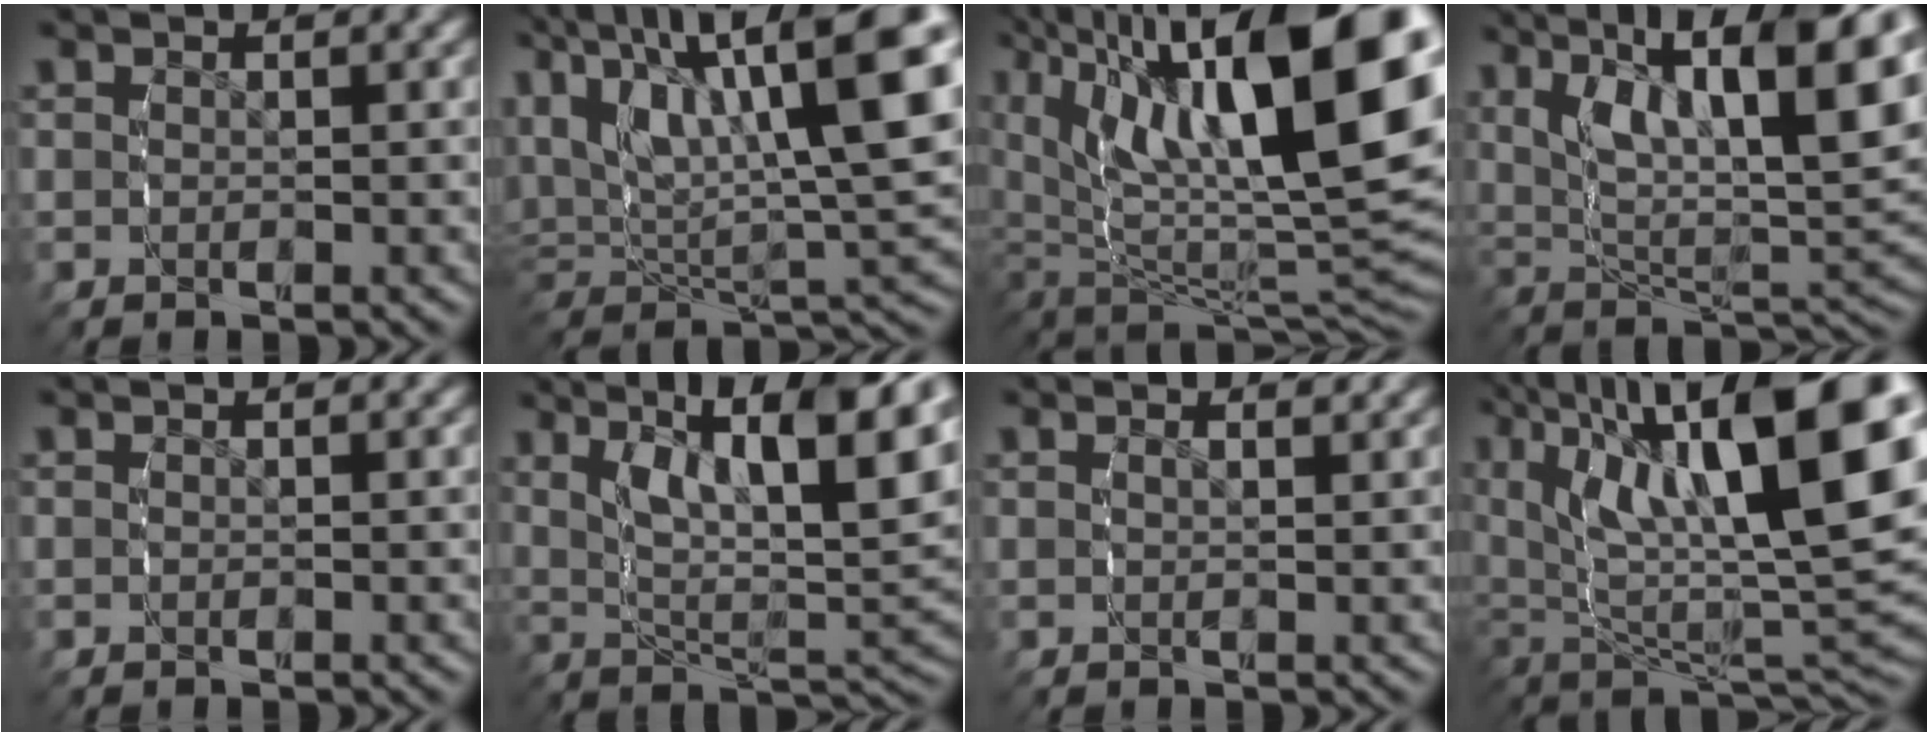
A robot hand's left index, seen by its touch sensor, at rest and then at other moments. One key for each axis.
{"total": 14.0, "fx": 3.5, "fy": 8.0, "fz": 11.0, "tx": -0.175, "ty": -0.011, "tz": 0.065}
{"total": 19.7, "fx": 3.6, "fy": 10.6, "fz": 16.2, "tx": -0.241, "ty": -0.031, "tz": 0.073}
{"total": 14.5, "fx": 5.2, "fy": 6.6, "fz": 11.8, "tx": -0.175, "ty": -0.001, "tz": 0.086}
{"total": 0.0}
{"total": 13.2, "fx": 5.0, "fy": 5.4, "fz": 10.9, "tx": -0.143, "ty": 0.000, "tz": 0.079}
{"total": 0.8, "fx": 0.6, "fy": -0.2, "fz": 0.5, "tx": -0.008, "ty": -0.005, "tz": 0.016}
{"total": 18.0, "fx": 3.9, "fy": 9.3, "fz": 14.9, "tx": -0.207, "ty": -0.019, "tz": 0.075}